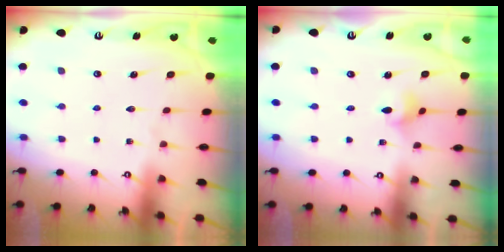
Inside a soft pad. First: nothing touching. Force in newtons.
{"total": 3.0, "press": 2.9, "slide": 0.6}